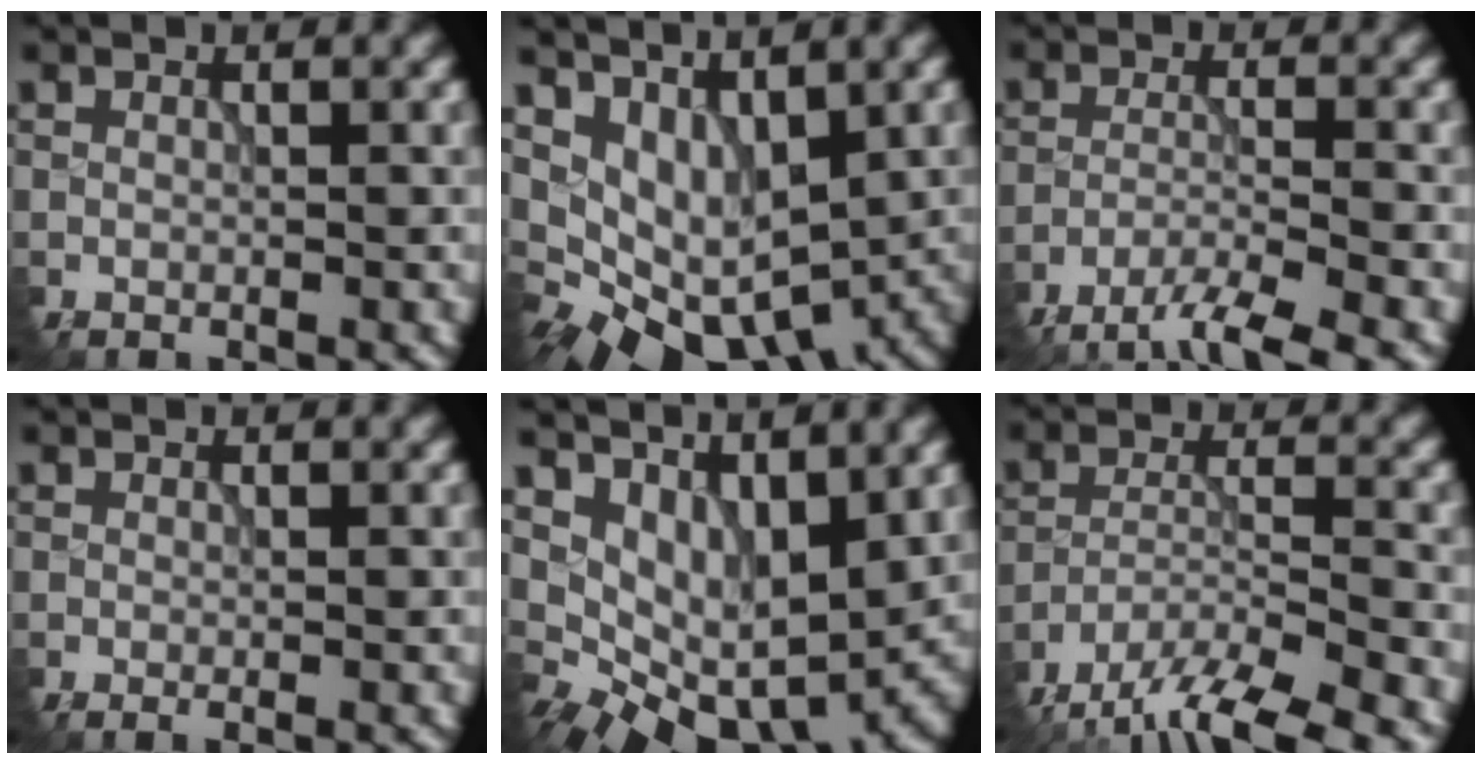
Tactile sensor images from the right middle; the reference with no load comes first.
{"total": 6.2, "force": [0.0, 4.8, 3.9], "torque": [-0.047, -0.010, 0.028]}
{"total": 5.0, "force": [-4.2, 0.6, 2.6], "torque": [-0.047, -0.005, -0.075]}
{"total": 1.0, "force": [-0.4, 0.2, 0.8], "torque": [-0.017, -0.005, -0.006]}
{"total": 8.5, "force": [0.8, 5.8, 6.2], "torque": [-0.084, -0.021, 0.052]}
{"total": 10.4, "force": [-9.1, 2.4, 4.5], "torque": [-0.078, -0.025, -0.144]}